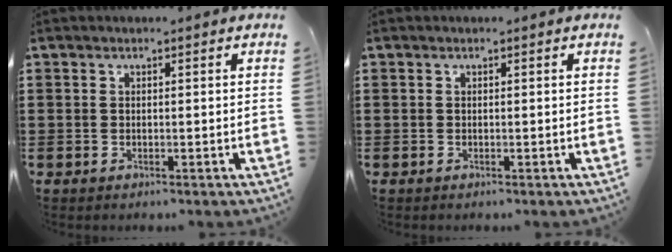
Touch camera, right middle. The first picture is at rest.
{"total": 0.0}